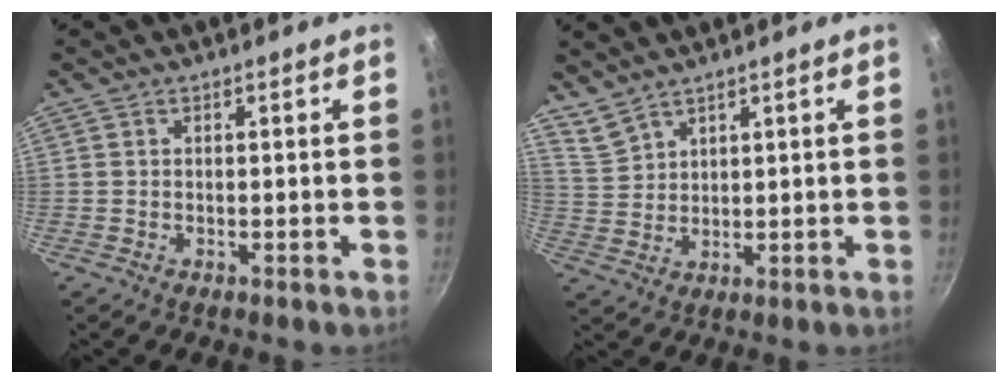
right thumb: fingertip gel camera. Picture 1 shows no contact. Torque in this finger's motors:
{"motor_torque": [-0.38, 0.38, -0.37, -0.05, 0.05]}